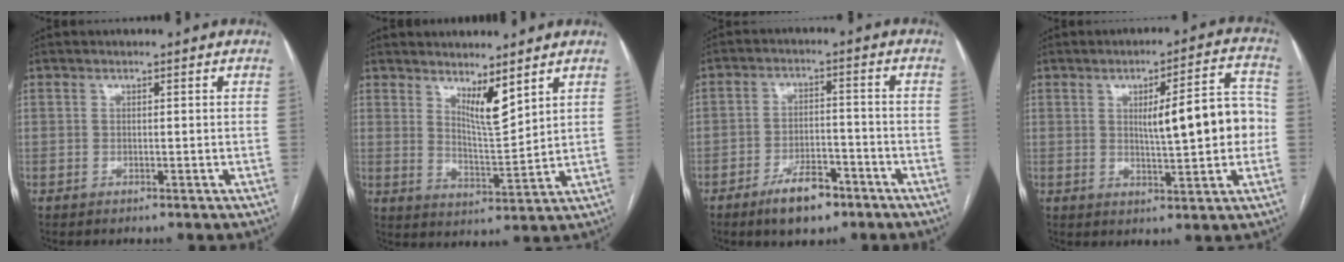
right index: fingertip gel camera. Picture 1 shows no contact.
{"total": 5.5, "force": [3.9, 0.6, 3.8], "torque": [-0.070, -0.022, 0.075]}
{"total": 7.4, "force": [-5.0, 3.0, 4.5], "torque": [-0.082, 0.001, -0.081]}
{"total": 10.6, "force": [0.3, 2.1, 10.4], "torque": [-0.139, 0.024, 0.009]}